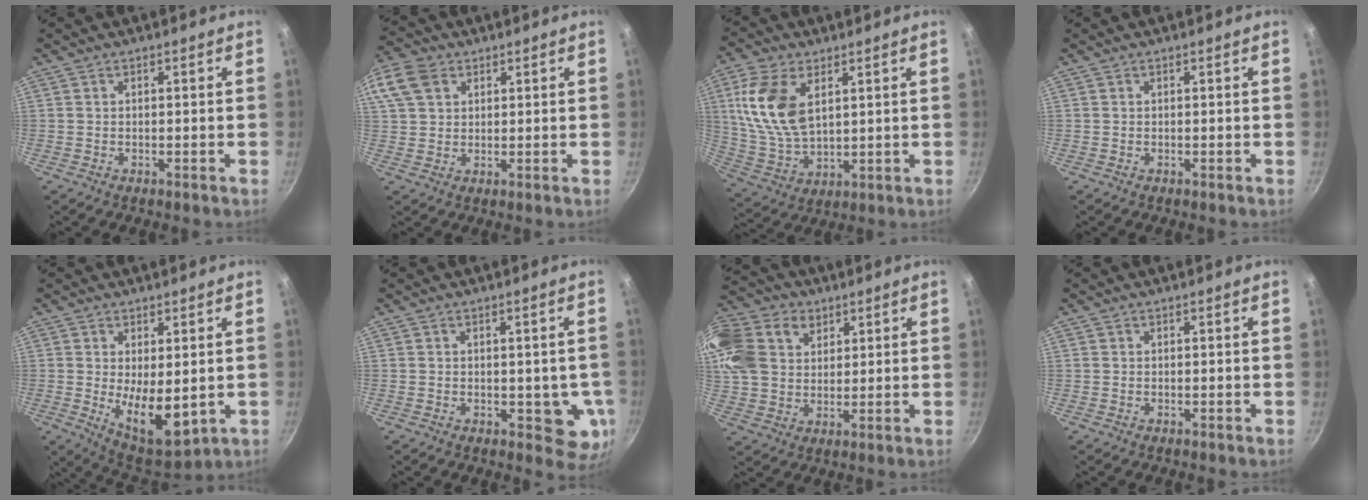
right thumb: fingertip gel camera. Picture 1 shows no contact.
{"total": 12.1, "force": [5.2, 8.8, 6.4], "torque": [-0.143, 0.020, 0.095]}
{"total": 14.5, "force": [4.4, 8.3, 11.0], "torque": [-0.210, -0.013, 0.099]}
{"total": 0.0}
{"total": 10.7, "force": [-0.3, 5.0, 9.4], "torque": [-0.121, -0.028, 0.016]}
{"total": 6.6, "force": [-0.7, 3.8, 5.4], "torque": [-0.039, -0.015, -0.008]}
{"total": 23.7, "force": [9.2, 18.1, 12.4], "torque": [-0.296, 0.034, 0.169]}
{"total": 0.0}